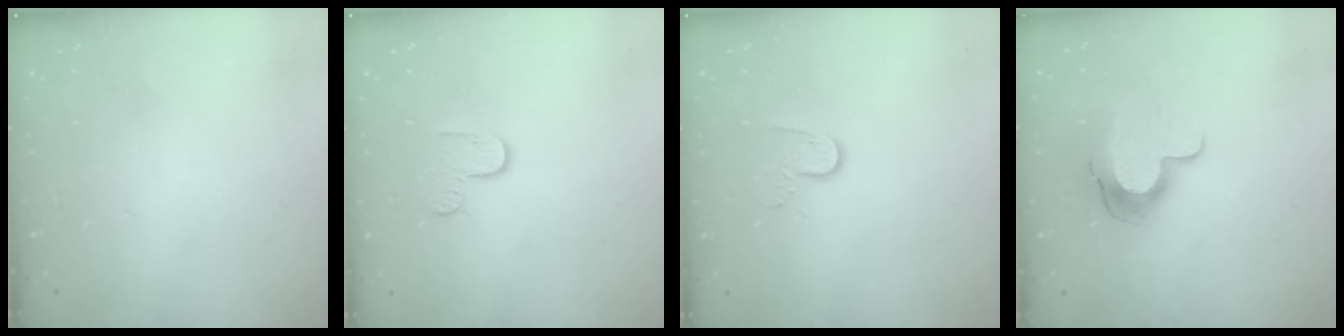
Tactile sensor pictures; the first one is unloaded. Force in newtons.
{"total": 5.5, "press": 5.4, "slide": 0.6}
{"total": 6.1, "press": 6.1, "slide": 0.6}
{"total": 11.2, "press": 11.2, "slide": 1.1}